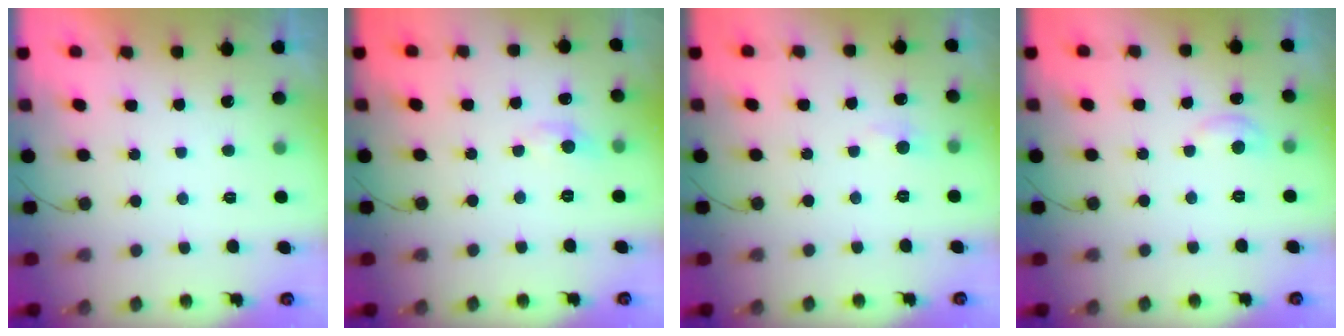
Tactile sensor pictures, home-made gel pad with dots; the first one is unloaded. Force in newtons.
{"total": 2.8, "press": 2.8, "slide": 0.4}
{"total": 4.6, "press": 4.6, "slide": 0.7}
{"total": 5.6, "press": 5.6, "slide": 0.8}